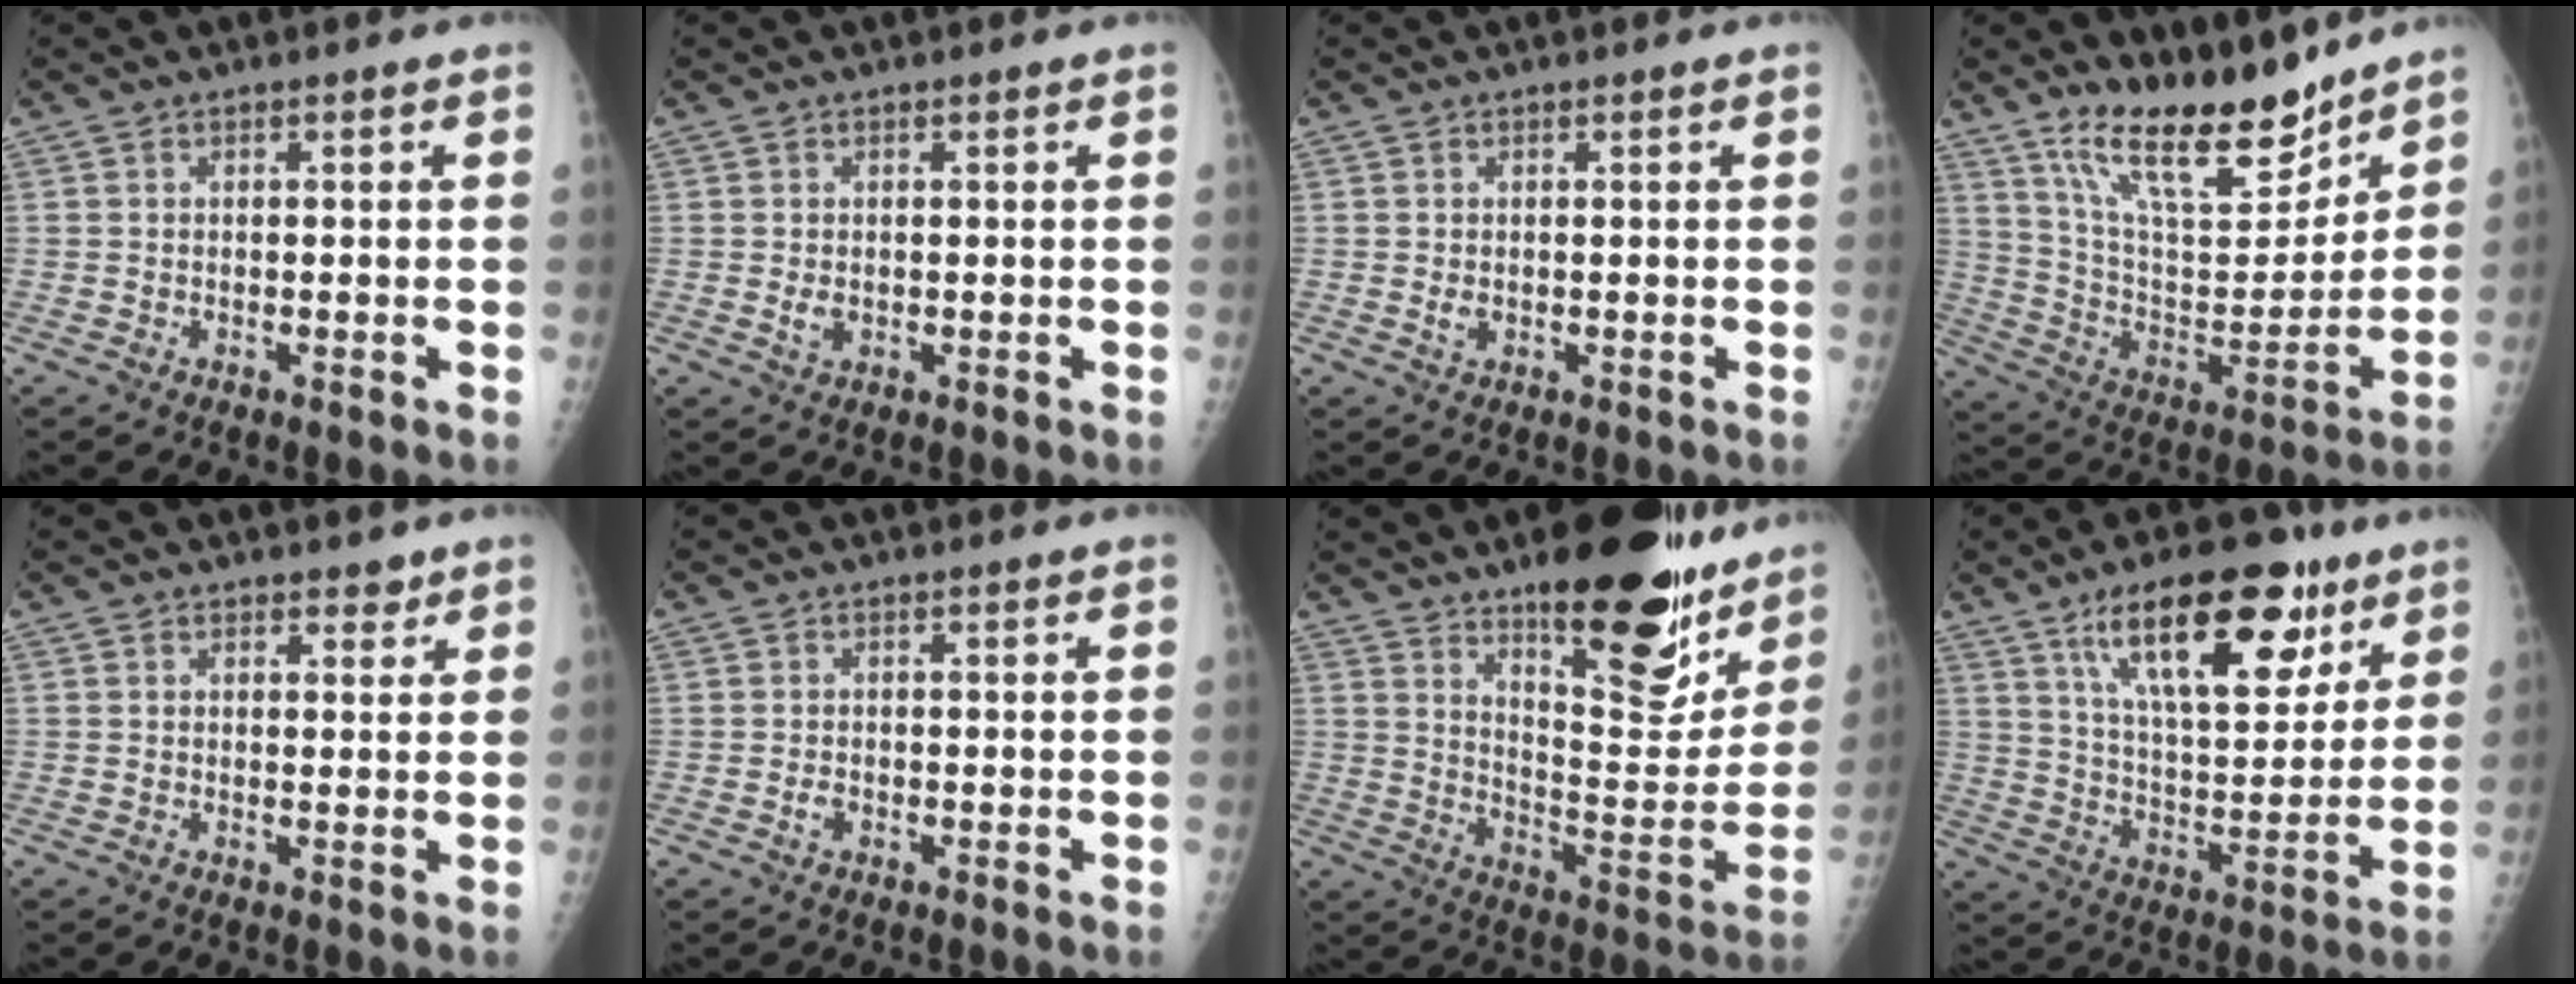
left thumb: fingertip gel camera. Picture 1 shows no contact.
{"total": 1.7, "force": [0.2, 1.2, 1.2], "torque": [-0.017, -0.003, 0.008]}
{"total": 1.4, "force": [0.3, 0.9, 1.0], "torque": [-0.014, -0.004, 0.010]}
{"total": 20.1, "force": [15.4, 6.8, 10.9], "torque": [-0.143, -0.094, 0.270]}
{"total": 2.0, "force": [1.6, 1.1, 0.7], "torque": [0.007, -0.009, 0.018]}
{"total": 1.1, "force": [-0.3, 0.8, 0.7], "torque": [-0.011, 0.000, -0.005]}
{"total": 24.0, "force": [16.2, 8.0, 15.7], "torque": [-0.167, -0.102, 0.241]}
{"total": 21.9, "force": [12.4, 8.9, 15.7], "torque": [-0.207, -0.044, 0.207]}